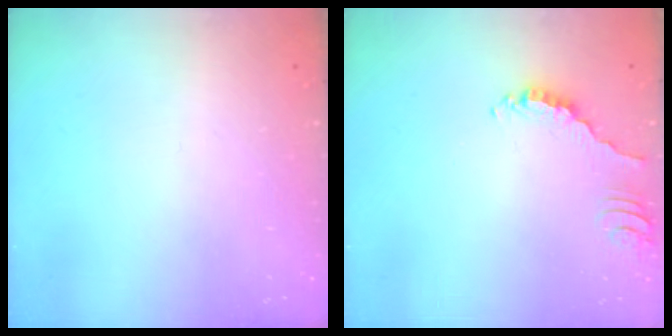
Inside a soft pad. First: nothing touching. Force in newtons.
{"total": 2.3, "press": 2.3, "slide": 0.2}